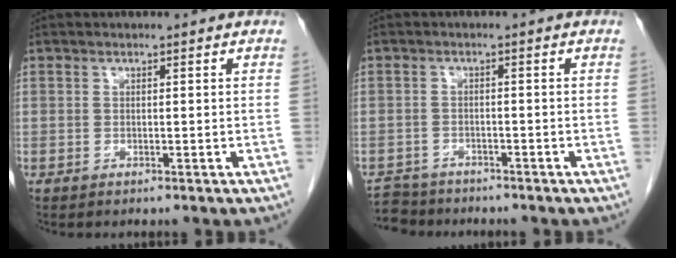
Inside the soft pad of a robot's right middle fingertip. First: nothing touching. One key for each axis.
{"total": 5.0, "fx": -4.7, "fy": 1.8, "fz": -0.3, "tx": 0.006, "ty": -0.005, "tz": -0.080}